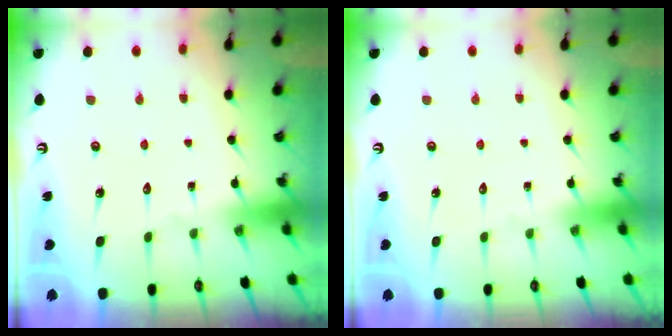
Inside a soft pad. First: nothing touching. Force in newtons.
{"total": 0.0}